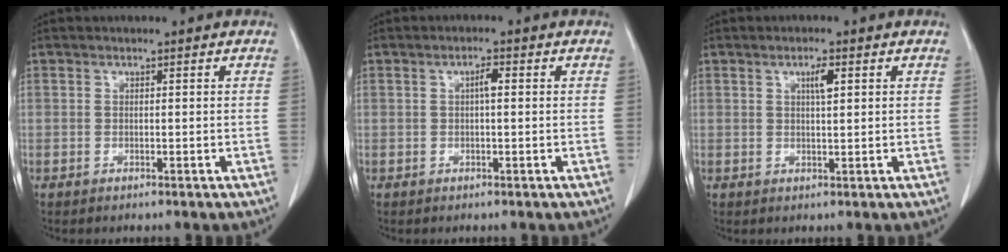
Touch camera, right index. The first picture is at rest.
{"total": 1.9, "force": [0.2, 0.2, 1.8], "torque": [-0.033, 0.004, 0.004]}
{"total": 2.3, "force": [1.0, 0.3, 2.1], "torque": [-0.037, -0.001, 0.016]}